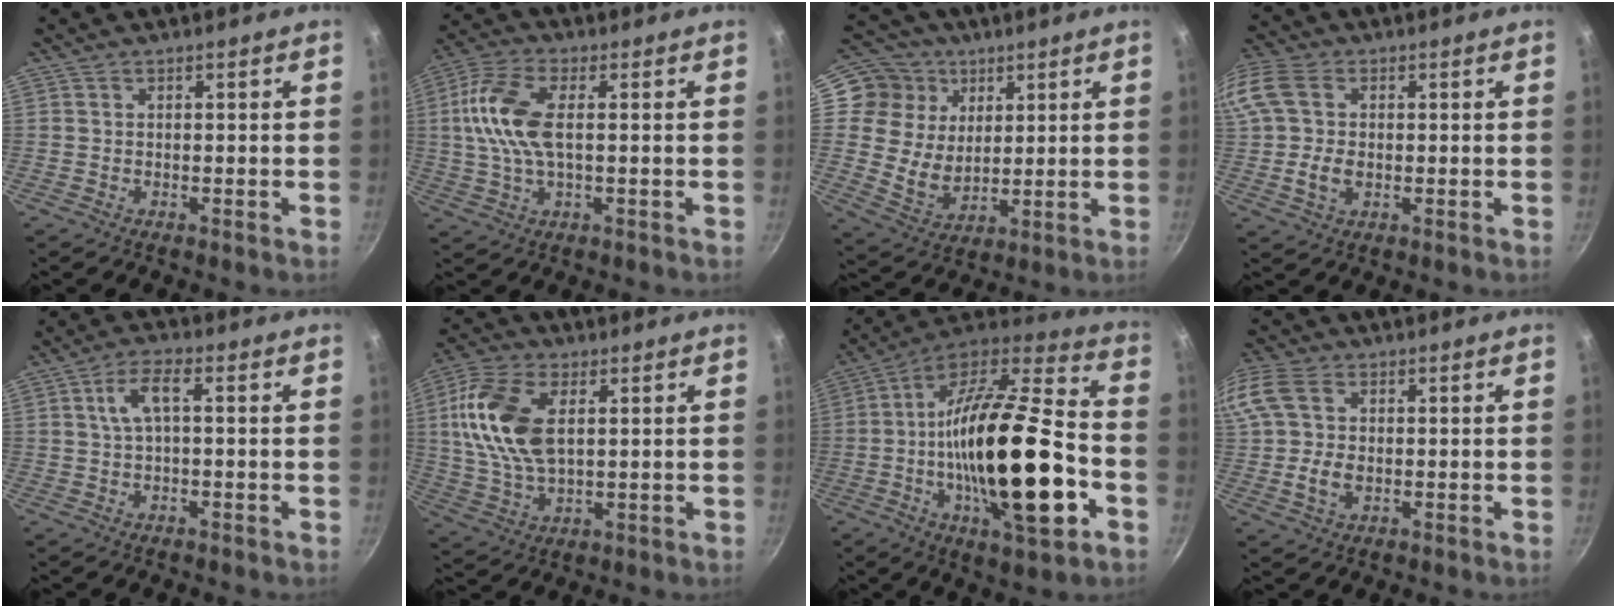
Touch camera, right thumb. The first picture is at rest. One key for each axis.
{"total": 11.6, "fx": 1.2, "fy": 5.6, "fz": 10.1, "tx": -0.216, "ty": 0.015, "tz": 0.012}
{"total": 13.1, "fx": 4.8, "fy": 11.1, "fz": 5.1, "tx": -0.063, "ty": -0.015, "tz": 0.089}
{"total": 14.1, "fx": 0.9, "fy": 10.6, "fz": 9.2, "tx": -0.215, "ty": 0.022, "tz": 0.007}
{"total": 5.7, "fx": 0.7, "fy": 2.1, "fz": 5.3, "tx": -0.113, "ty": 0.015, "tz": 0.007}
{"total": 15.2, "fx": 3.2, "fy": 8.5, "fz": 12.2, "tx": -0.237, "ty": -0.001, "tz": 0.058}
{"total": 30.5, "fx": -6.5, "fy": 10.7, "fz": 27.8, "tx": -0.465, "ty": 0.021, "tz": -0.113}
{"total": 13.1, "fx": 0.8, "fy": 9.6, "fz": 8.9, "tx": -0.201, "ty": 0.017, "tz": 0.007}